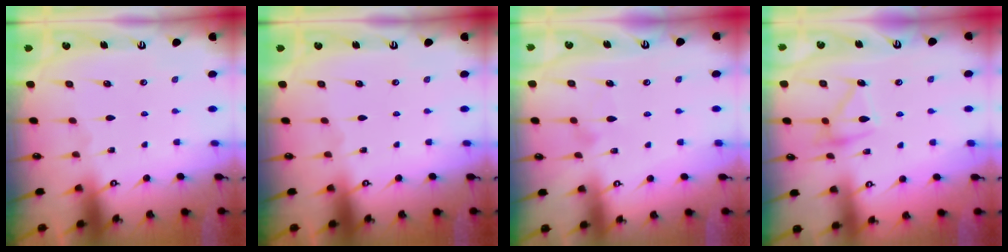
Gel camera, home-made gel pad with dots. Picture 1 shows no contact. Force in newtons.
{"total": 0.0}
{"total": 6.7, "press": 6.7, "slide": 0.4}
{"total": 13.0, "press": 13.0, "slide": 0.5}